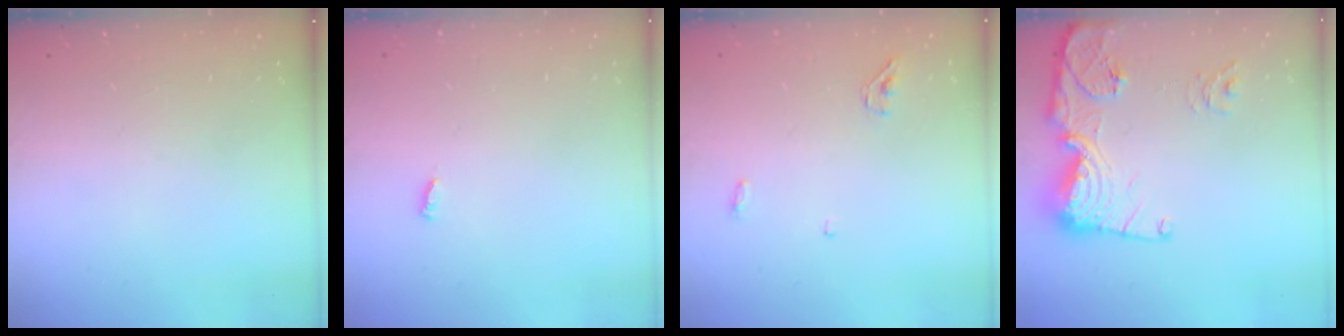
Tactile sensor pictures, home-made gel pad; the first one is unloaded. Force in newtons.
{"total": 3.0, "press": 3.0, "slide": 0.0}
{"total": 3.4, "press": 3.3, "slide": 1.0}
{"total": 17.1, "press": 17.0, "slide": 1.9}